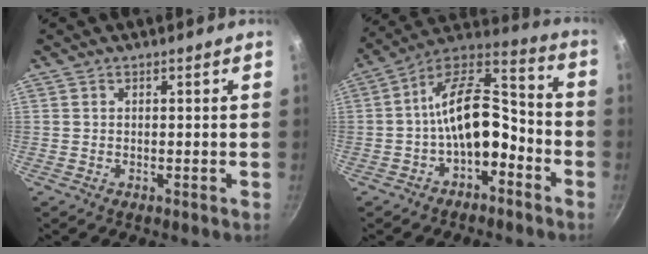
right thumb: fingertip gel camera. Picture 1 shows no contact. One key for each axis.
{"total": 14.7, "fx": -4.3, "fy": 8.1, "fz": 11.5, "tx": -0.163, "ty": 0.070, "tz": -0.078}